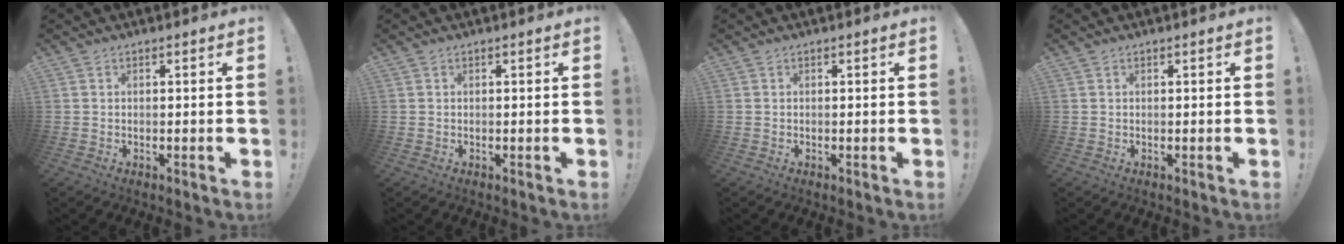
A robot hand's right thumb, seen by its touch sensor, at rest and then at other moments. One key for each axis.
{"total": 0.0}
{"total": 0.0}
{"total": 0.0}